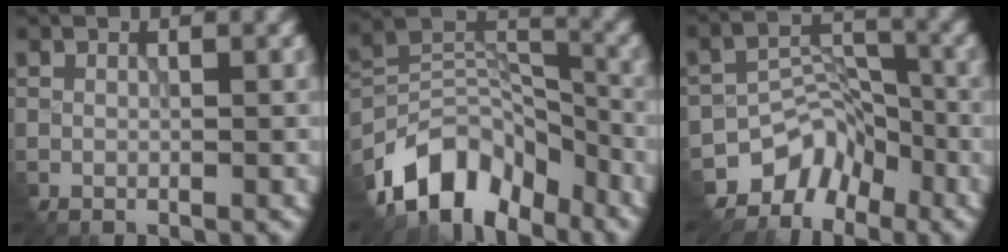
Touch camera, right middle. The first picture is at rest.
{"total": 8.3, "force": [-6.4, 4.3, 3.0], "torque": [-0.049, 0.003, -0.127]}
{"total": 4.3, "force": [-3.7, 2.3, 0.0], "torque": [0.006, 0.005, -0.062]}